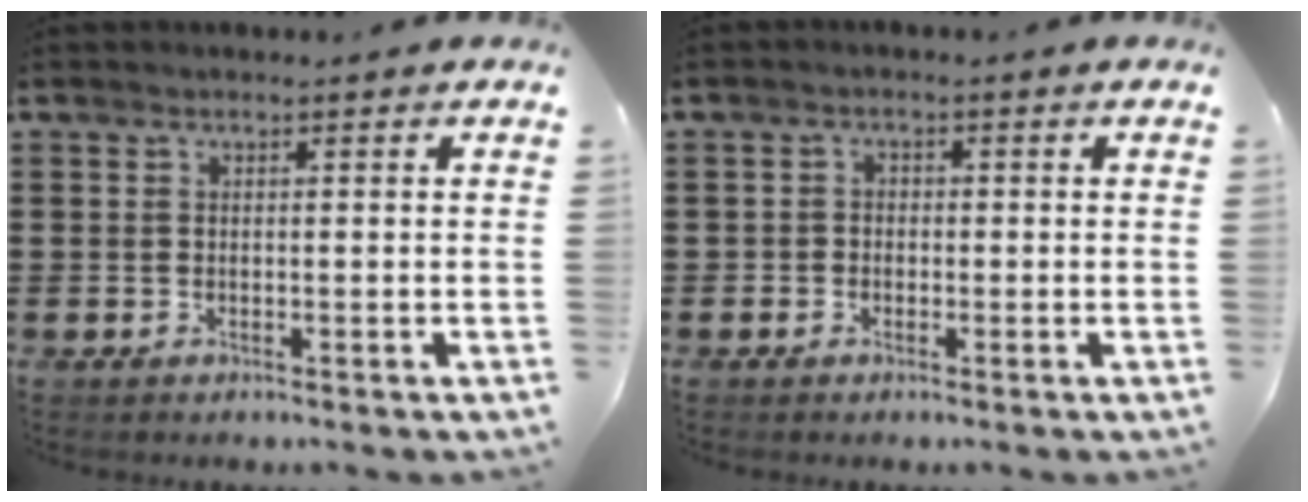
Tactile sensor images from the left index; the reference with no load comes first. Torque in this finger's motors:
{"motor_torque": [-0.53, 0.75, -0.01, -0.01]}